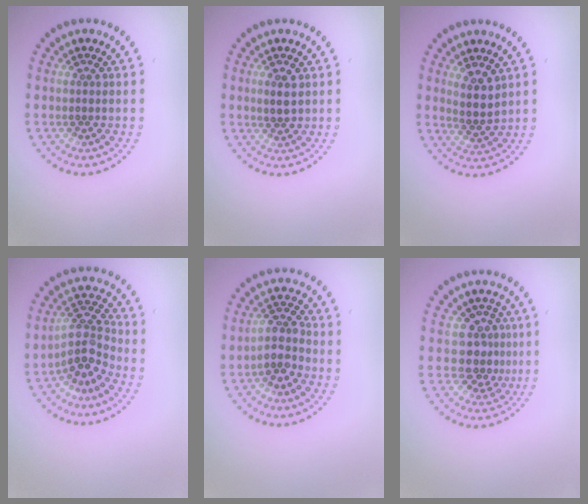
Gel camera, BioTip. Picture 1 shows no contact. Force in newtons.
{"total": 2.0, "press": 1.9, "slide": 0.6}
{"total": 2.4, "press": 2.0, "slide": 1.4}
{"total": 3.7, "press": 2.7, "slide": 2.6}
{"total": 3.0, "press": 2.4, "slide": 1.8}
{"total": 3.1, "press": 2.5, "slide": 1.8}